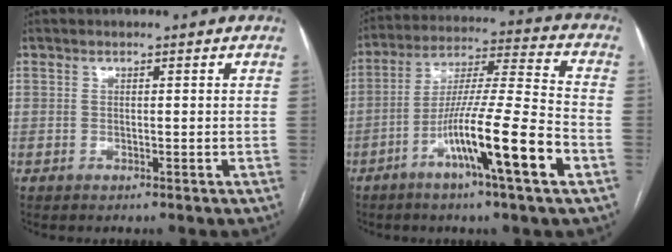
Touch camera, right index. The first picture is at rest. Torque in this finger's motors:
{"motor_torque": [1.23, -0.90, 0.81, 0.21]}